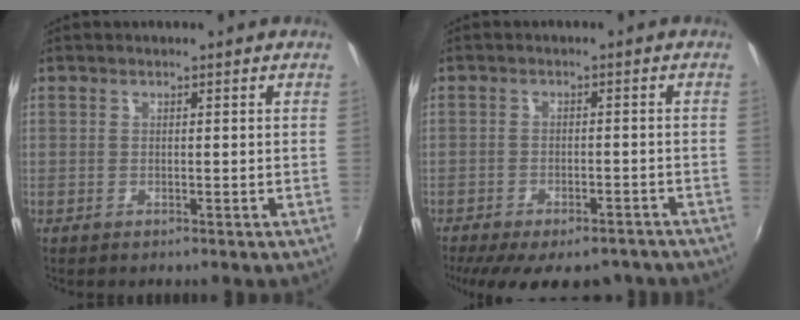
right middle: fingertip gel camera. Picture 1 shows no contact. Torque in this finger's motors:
{"motor_torque": [1.19, -0.95, 0.29, 0.14]}